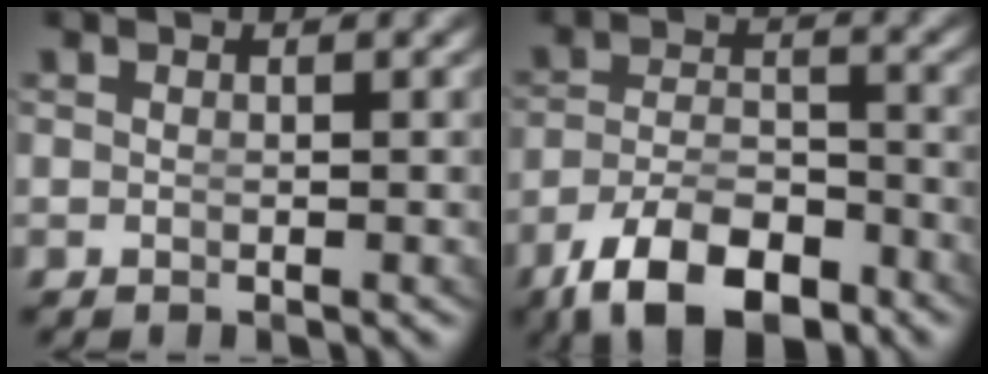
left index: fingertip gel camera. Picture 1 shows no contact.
{"total": 8.7, "force": [-5.9, 3.9, 5.0], "torque": [-0.077, -0.028, -0.083]}